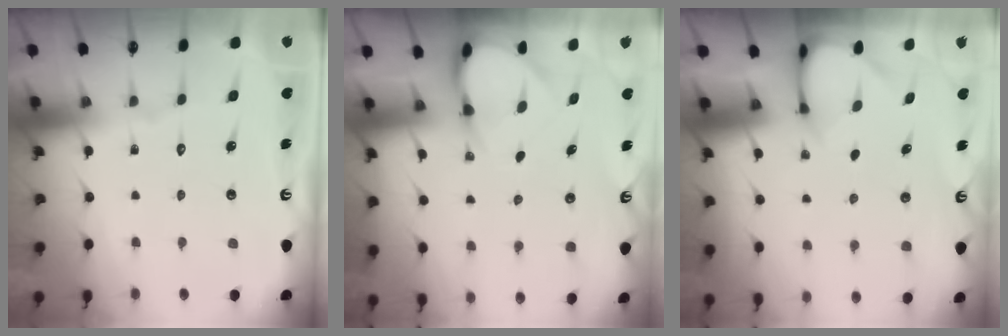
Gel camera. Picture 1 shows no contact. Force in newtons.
{"total": 3.9, "press": 3.9, "slide": 0.5}
{"total": 3.4, "press": 3.3, "slide": 0.3}